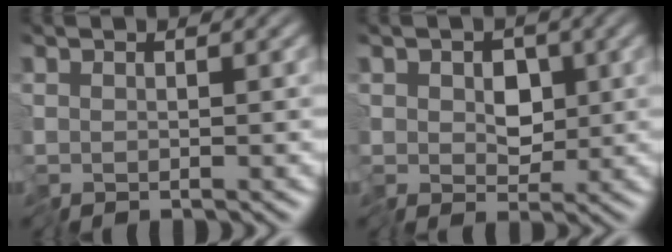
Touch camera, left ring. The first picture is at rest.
{"total": 3.3, "force": [-0.3, 2.5, 2.1], "torque": [-0.037, -0.004, -0.011]}